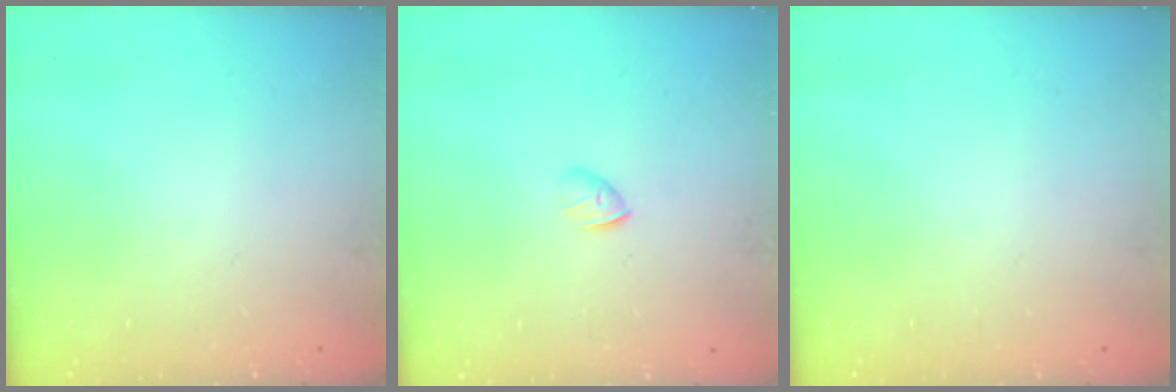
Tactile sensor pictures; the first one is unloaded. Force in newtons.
{"total": 1.7, "press": 1.6, "slide": 0.6}
{"total": 0.0}